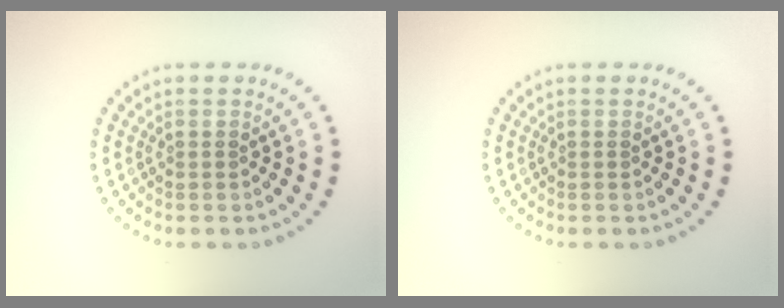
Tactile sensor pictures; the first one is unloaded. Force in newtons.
{"total": 0.0}